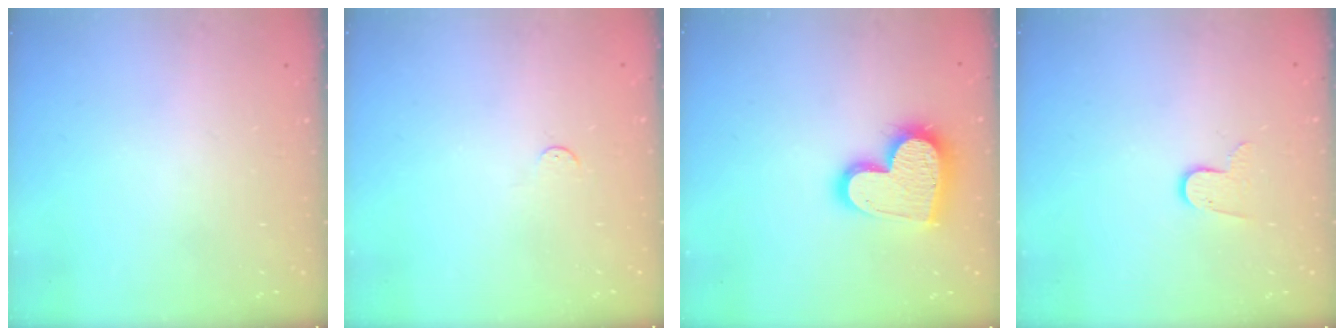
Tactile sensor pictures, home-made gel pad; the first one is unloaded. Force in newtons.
{"total": 2.9, "press": 2.9, "slide": 0.4}
{"total": 17.2, "press": 17.2, "slide": 1.2}
{"total": 7.2, "press": 7.2, "slide": 0.5}